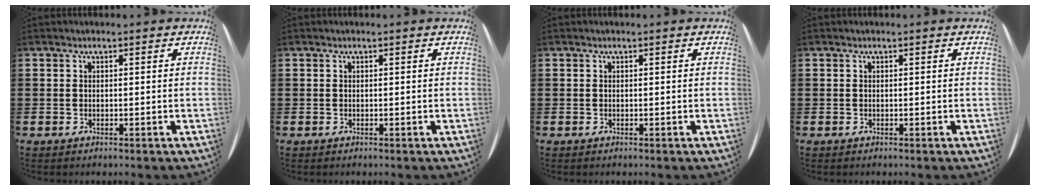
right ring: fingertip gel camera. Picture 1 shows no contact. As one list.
[{"total": 0.0}, {"total": 0.0}, {"total": 0.0}]